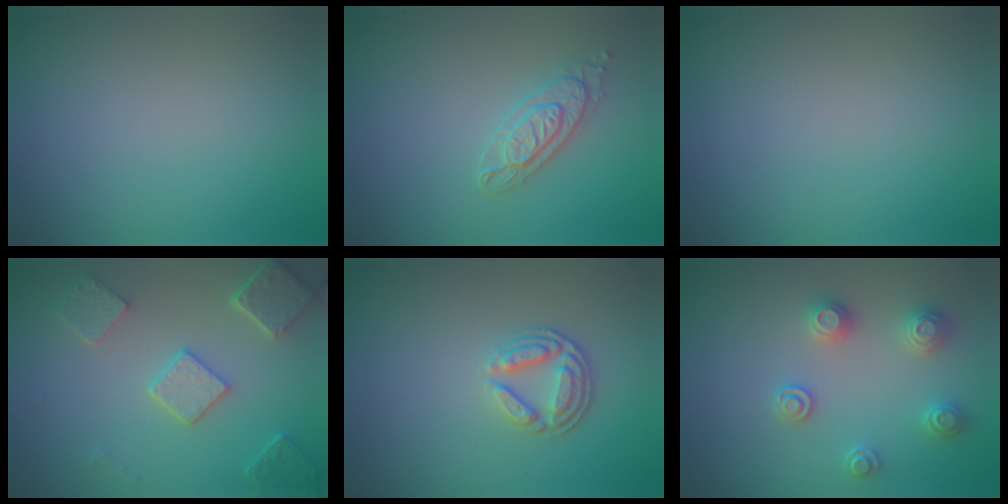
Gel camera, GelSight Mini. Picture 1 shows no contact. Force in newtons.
{"total": 2.5, "press": 2.4, "slide": 0.2}
{"total": 0.0}
{"total": 4.7, "press": 3.9, "slide": 2.8}
{"total": 2.9, "press": 2.5, "slide": 1.6}
{"total": 2.8, "press": 2.8, "slide": 0.5}